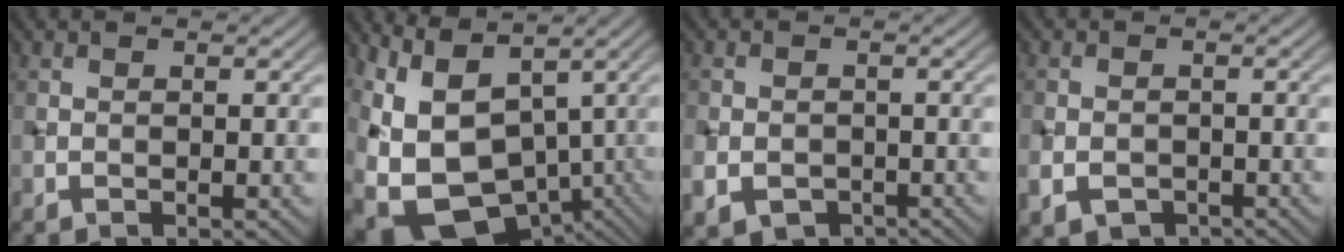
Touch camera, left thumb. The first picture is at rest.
{"total": 14.6, "force": [-1.7, 9.5, 11.0], "torque": [-0.231, -0.022, 0.012]}
{"total": 4.4, "force": [-2.1, 3.5, 1.8], "torque": [-0.042, -0.018, -0.036]}
{"total": 3.8, "force": [-2.0, 2.9, 1.6], "torque": [-0.034, -0.014, -0.038]}